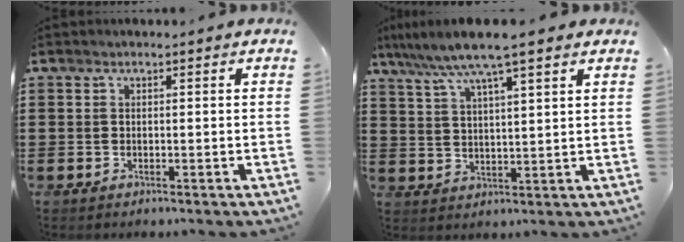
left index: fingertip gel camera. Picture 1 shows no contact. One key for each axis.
{"total": 7.7, "fx": 6.0, "fy": 0.1, "fz": 4.8, "tx": -0.111, "ty": -0.019, "tz": 0.105}